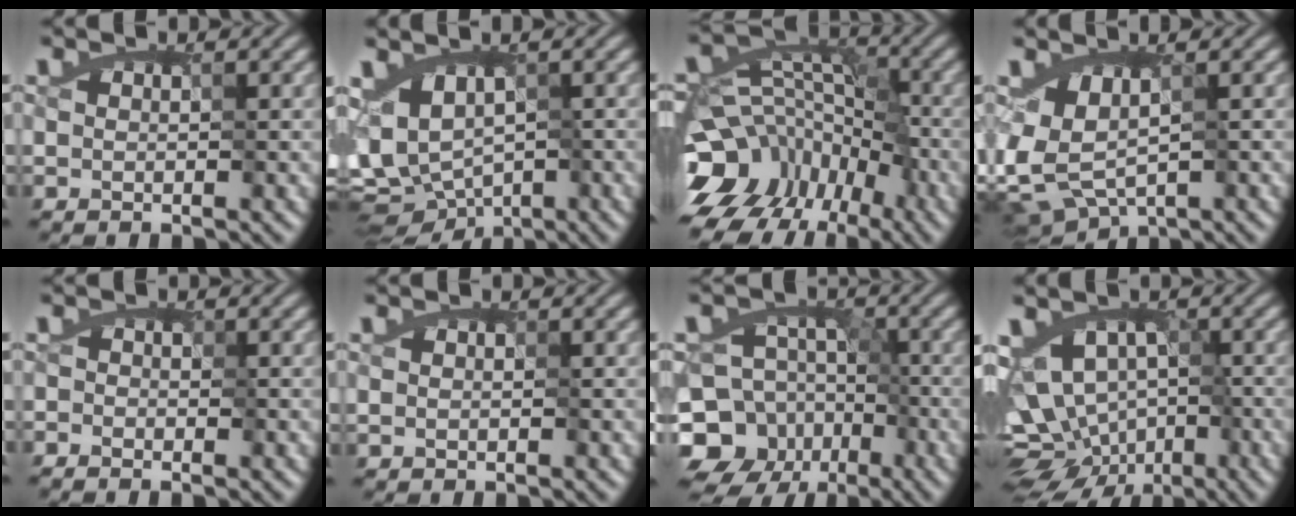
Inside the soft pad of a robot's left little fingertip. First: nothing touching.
{"total": 5.3, "force": [-0.8, 3.6, 3.8], "torque": [-0.054, -0.015, -0.013]}
{"total": 12.0, "force": [-8.4, 7.6, 4.0], "torque": [-0.070, 0.024, -0.153]}
{"total": 4.4, "force": [-0.3, 2.4, 3.7], "torque": [-0.077, -0.002, -0.008]}
{"total": 0.7, "force": [-0.6, 0.4, 0.1], "torque": [0.001, 0.003, -0.025]}
{"total": 0.0}
{"total": 11.6, "force": [-7.5, 8.3, 3.0], "torque": [-0.045, -0.010, -0.142]}
{"total": 10.0, "force": [-4.4, 7.2, 5.4], "torque": [-0.060, 0.001, -0.065]}